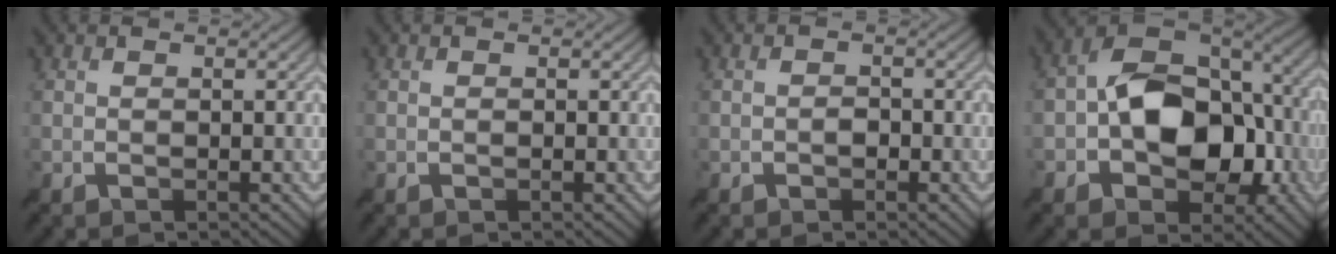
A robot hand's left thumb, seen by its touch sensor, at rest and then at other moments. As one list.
[{"total": 0.0}, {"total": 1.1, "force": [-0.6, 0.8, 0.6], "torque": [-0.011, 0.002, -0.013]}, {"total": 13.0, "force": [-2.0, 8.6, 9.5], "torque": [-0.154, 0.008, -0.047]}]